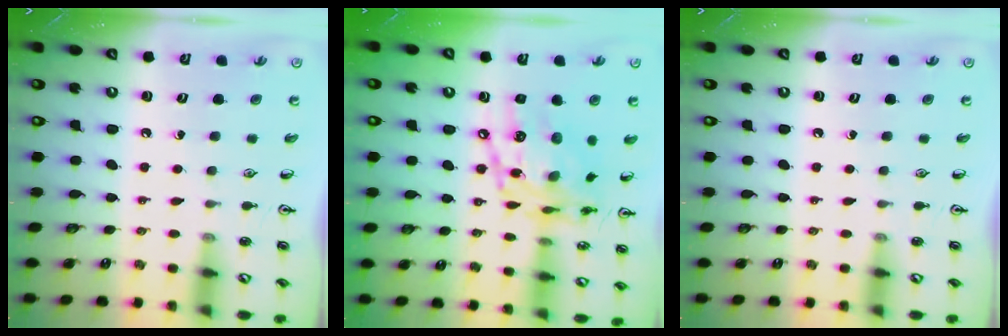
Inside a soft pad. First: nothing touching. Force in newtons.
{"total": 16.6, "press": 16.6, "slide": 1.4}
{"total": 0.0}